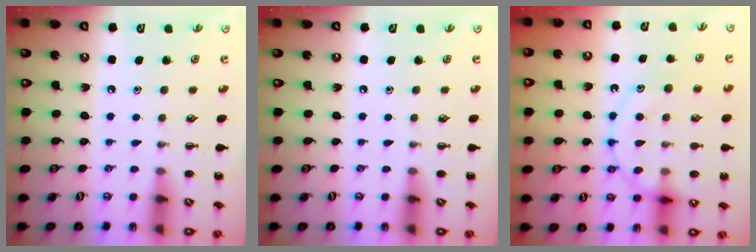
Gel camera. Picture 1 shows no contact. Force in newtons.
{"total": 0.0}
{"total": 13.5, "press": 13.4, "slide": 0.9}